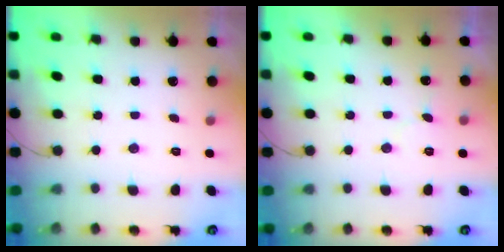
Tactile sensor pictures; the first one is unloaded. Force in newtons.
{"total": 5.7, "press": 5.7, "slide": 0.4}